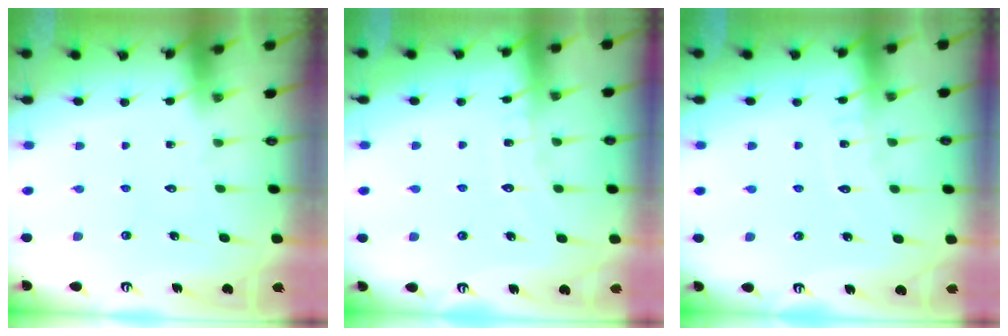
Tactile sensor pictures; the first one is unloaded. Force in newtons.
{"total": 6.0, "press": 6.0, "slide": 0.6}
{"total": 4.7, "press": 4.7, "slide": 0.3}